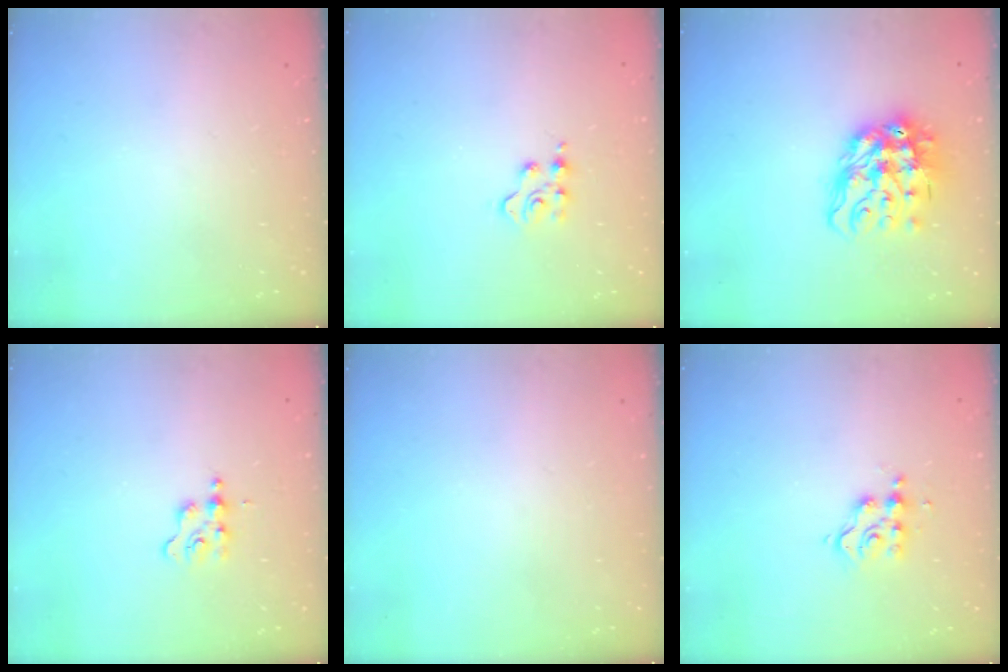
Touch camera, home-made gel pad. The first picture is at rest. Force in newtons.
{"total": 3.8, "press": 3.8, "slide": 0.5}
{"total": 16.1, "press": 16.0, "slide": 1.8}
{"total": 1.8, "press": 1.7, "slide": 0.3}
{"total": 0.0}
{"total": 5.0, "press": 5.0, "slide": 0.2}